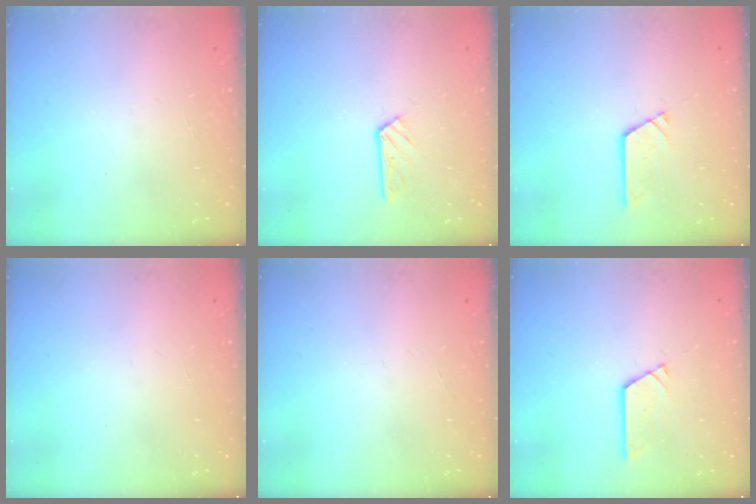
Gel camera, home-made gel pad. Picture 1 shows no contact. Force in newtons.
{"total": 3.8, "press": 3.8, "slide": 0.3}
{"total": 2.7, "press": 2.7, "slide": 0.0}
{"total": 0.0}
{"total": 0.0}
{"total": 2.7, "press": 2.7, "slide": 0.0}